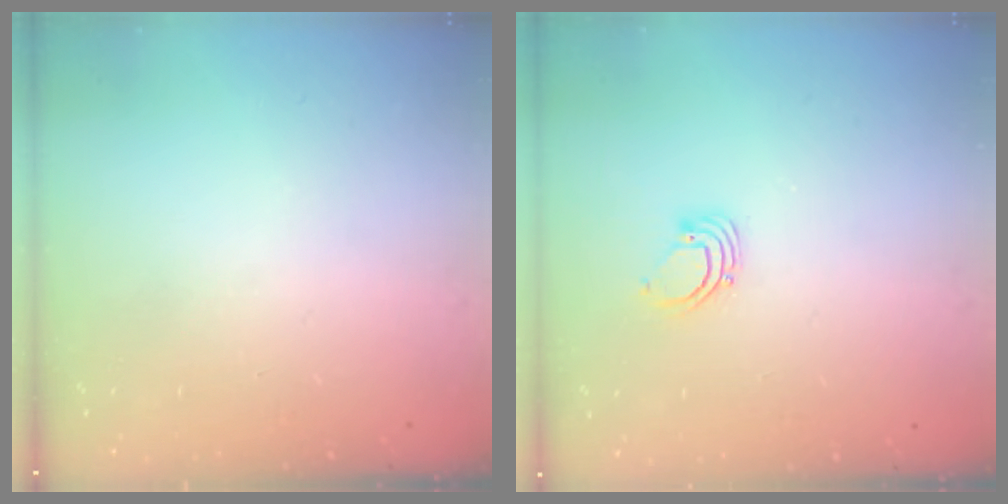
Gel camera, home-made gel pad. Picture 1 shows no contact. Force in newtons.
{"total": 2.7, "press": 2.7, "slide": 0.1}